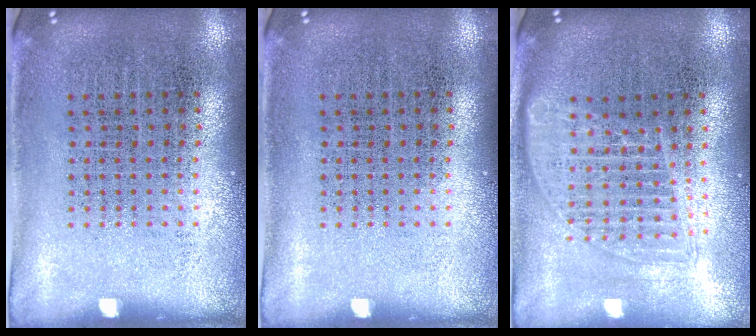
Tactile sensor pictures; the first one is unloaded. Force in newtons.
{"total": 0.0}
{"total": 1.6, "press": 1.4, "slide": 0.8}